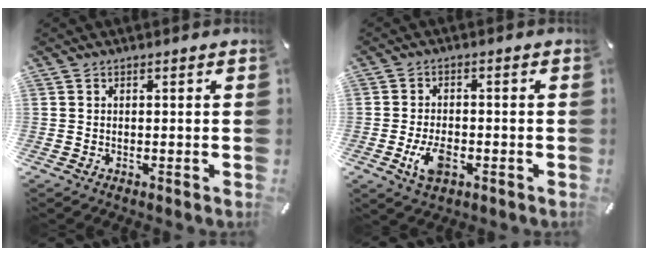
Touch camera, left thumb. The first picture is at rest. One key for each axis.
{"total": 6.4, "fx": -2.2, "fy": 3.6, "fz": 4.7, "tx": -0.108, "ty": 0.005, "tz": -0.044}